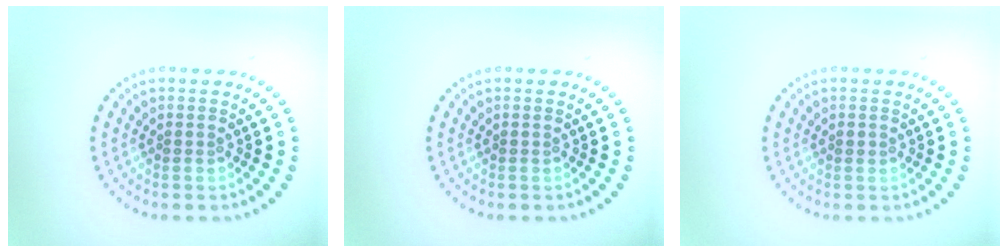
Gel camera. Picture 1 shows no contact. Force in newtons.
{"total": 0.0}
{"total": 0.7, "press": 0.7, "slide": 0.3}